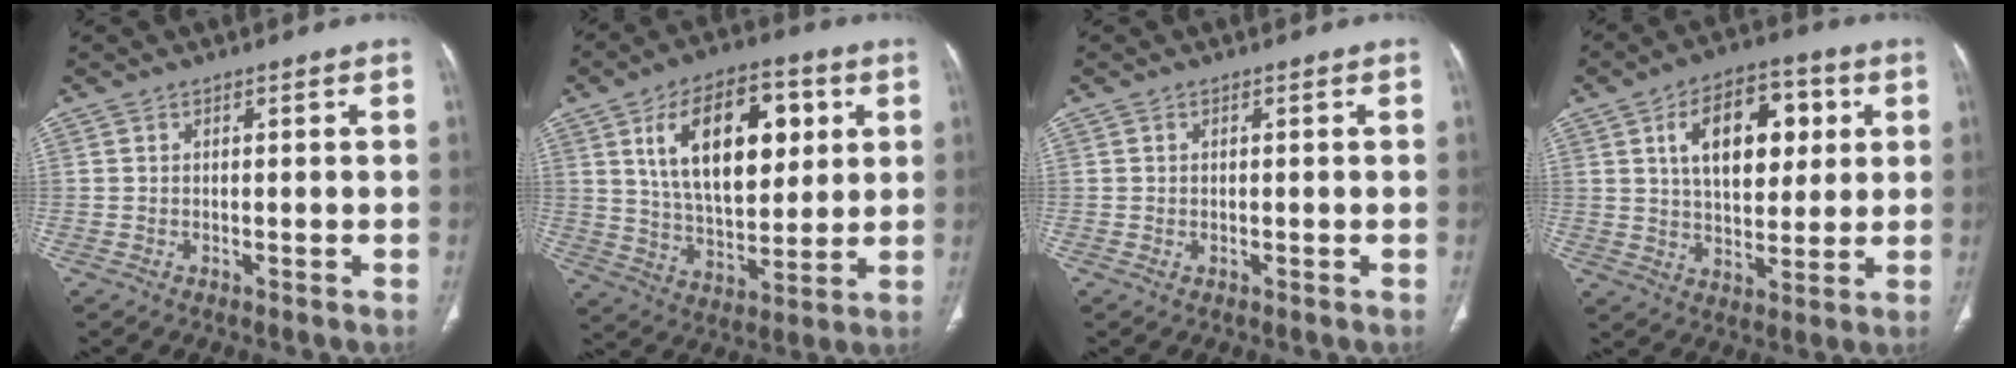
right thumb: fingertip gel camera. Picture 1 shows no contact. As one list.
[{"total": 20.1, "force": [6.2, 10.9, 15.7], "torque": [-0.215, -0.014, 0.108]}, {"total": 0.0}, {"total": 15.9, "force": [4.5, 9.2, 12.1], "torque": [-0.152, 0.001, 0.073]}]